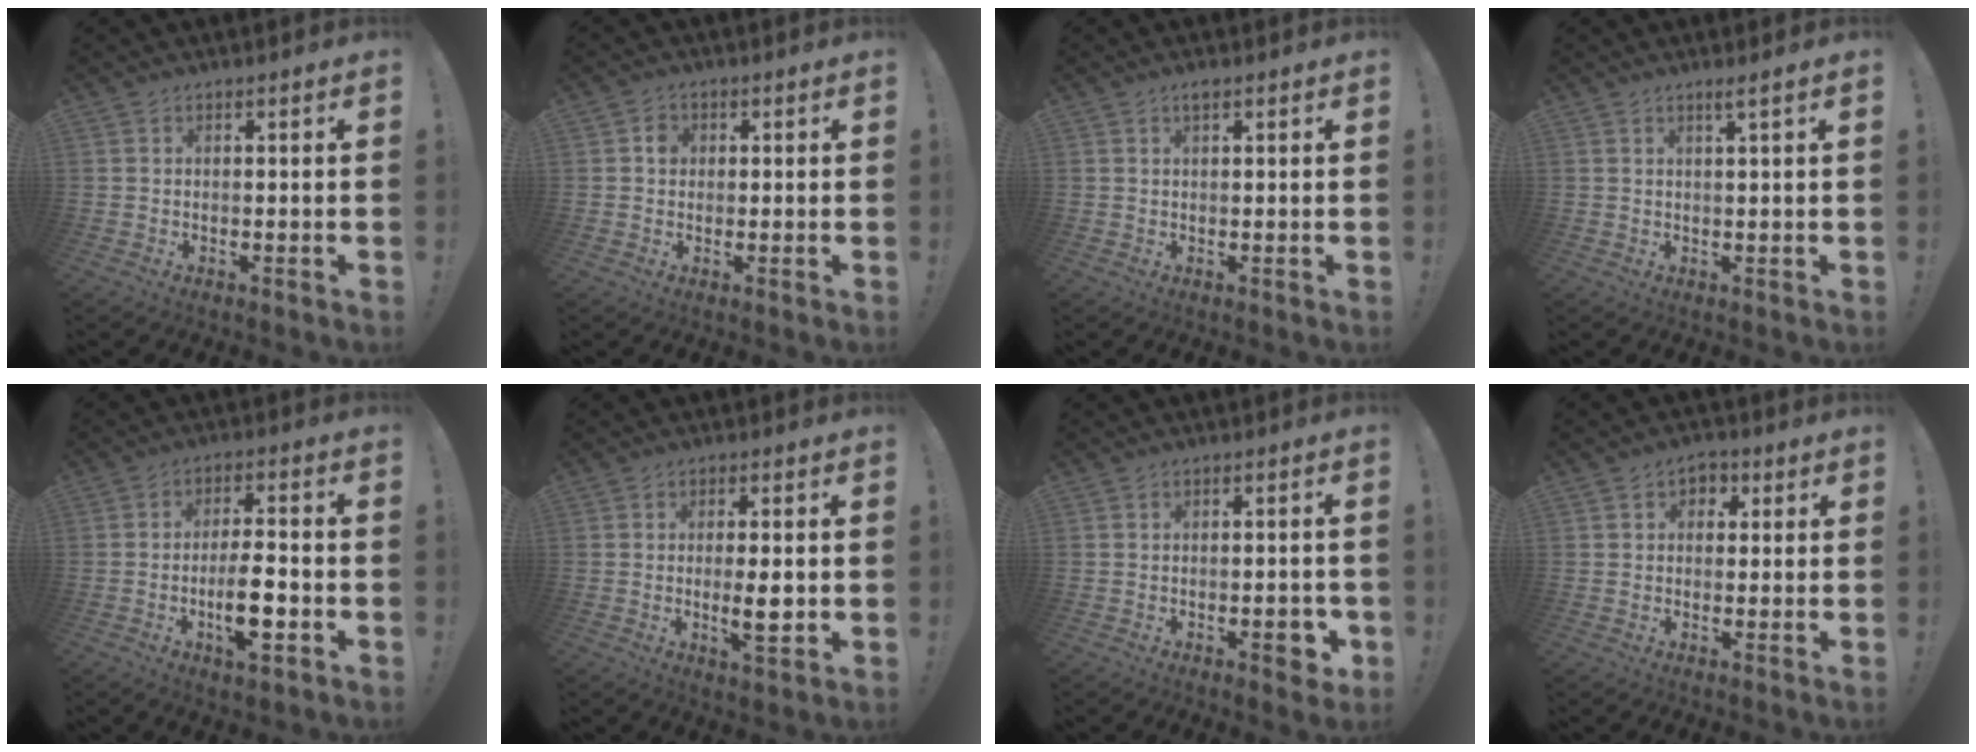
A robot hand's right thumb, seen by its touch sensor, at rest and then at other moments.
{"total": 3.0, "force": [0.2, 2.6, 1.3], "torque": [-0.006, 0.001, -0.002]}
{"total": 1.3, "force": [0.9, 0.2, 0.9], "torque": [-0.017, 0.000, 0.016]}
{"total": 2.3, "force": [1.3, -0.6, 1.8], "torque": [-0.035, -0.003, 0.019]}
{"total": 10.4, "force": [-3.2, 3.1, 9.4], "torque": [-0.165, 0.009, -0.056]}
{"total": 6.7, "force": [-1.0, 1.4, 6.5], "torque": [-0.101, -0.006, -0.016]}
{"total": 5.2, "force": [-2.0, 1.9, 4.4], "torque": [-0.052, 0.005, -0.030]}
{"total": 4.0, "force": [0.9, 3.5, 1.7], "torque": [-0.019, 0.003, 0.015]}